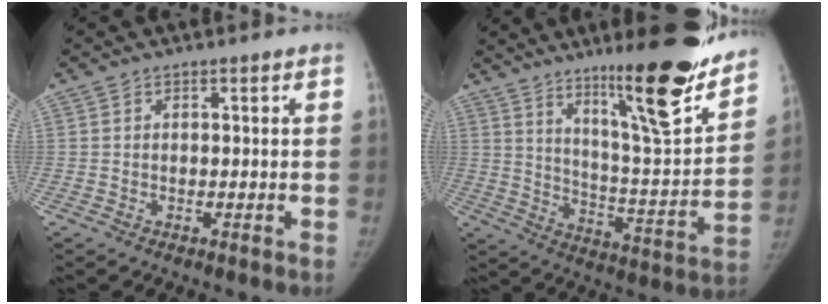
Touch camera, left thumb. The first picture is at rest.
{"total": 21.5, "force": [15.2, 2.8, 15.0], "torque": [-0.193, -0.093, 0.245]}